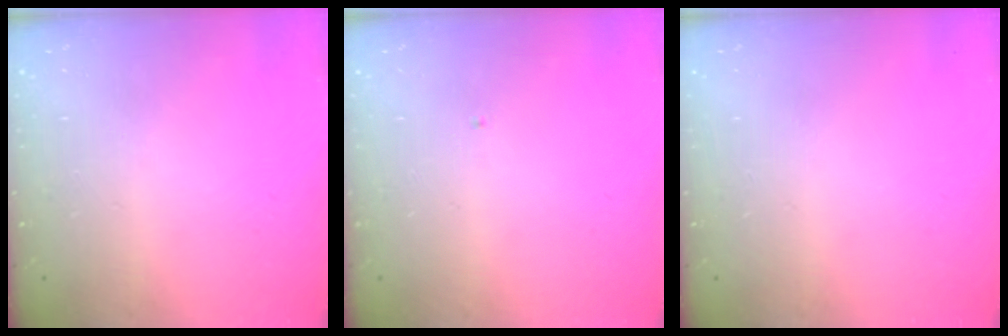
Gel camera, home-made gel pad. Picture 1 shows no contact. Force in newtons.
{"total": 0.0}
{"total": 0.0}